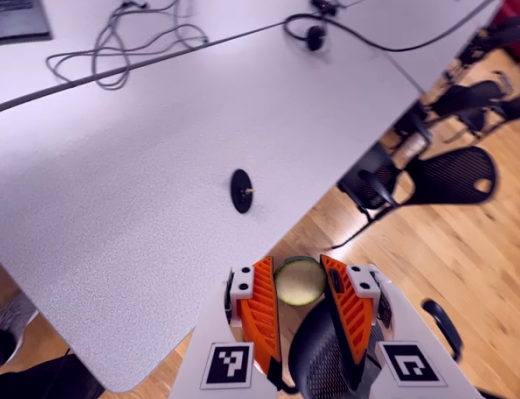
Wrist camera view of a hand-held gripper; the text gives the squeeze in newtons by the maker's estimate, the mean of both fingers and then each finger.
{"total": 8.8, "left": 8.9, "right": 8.8}